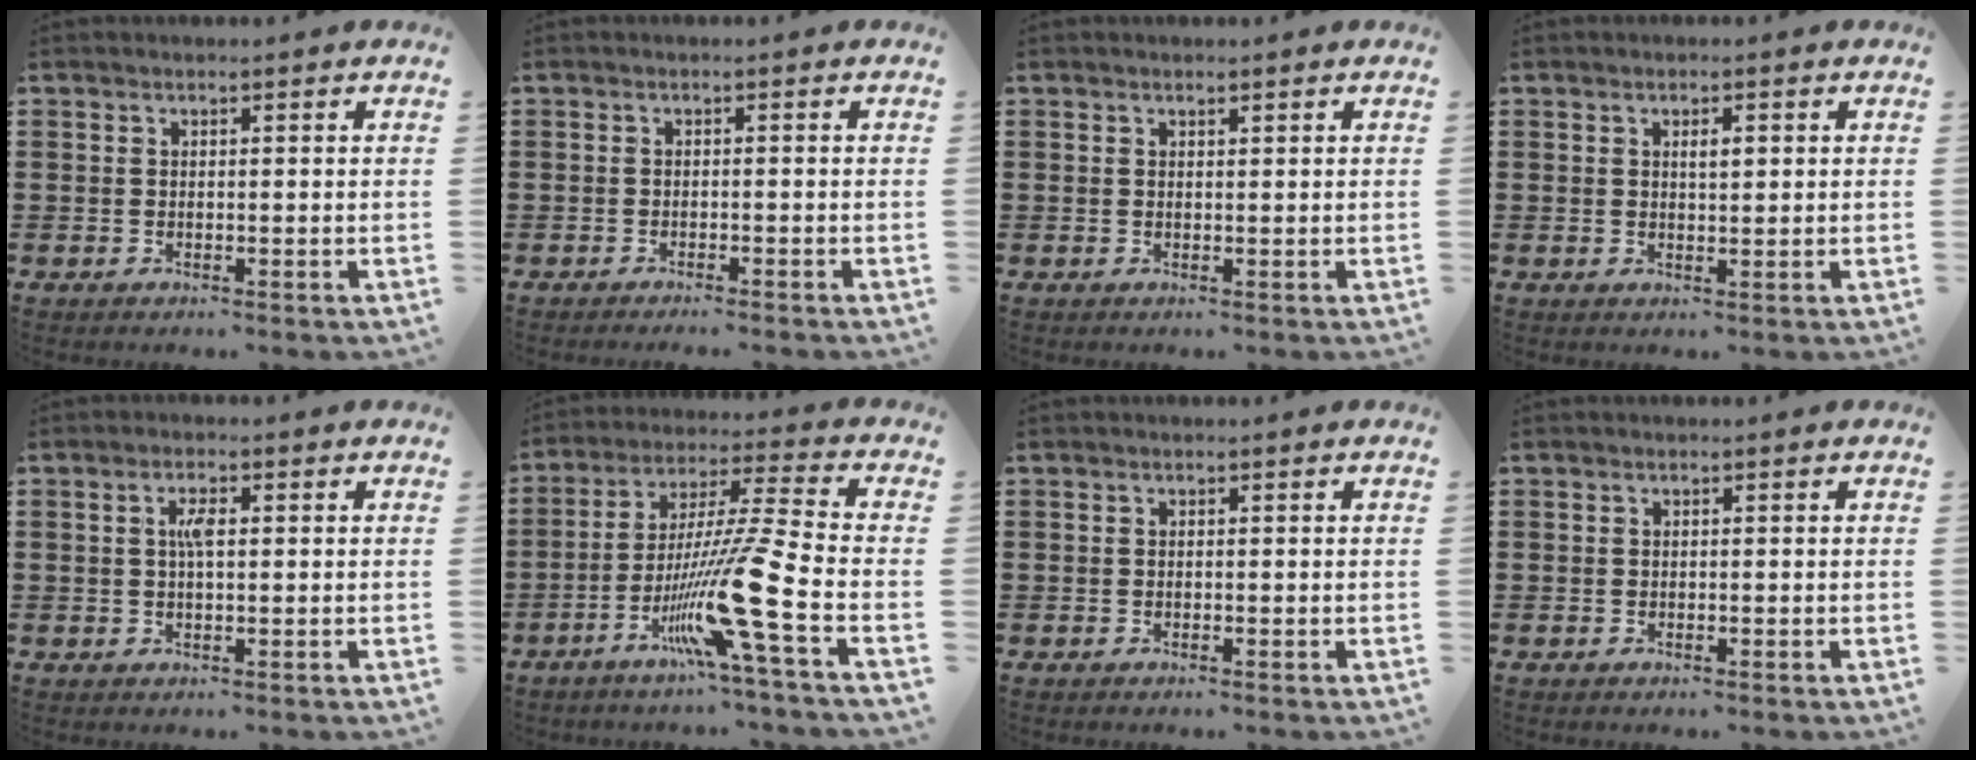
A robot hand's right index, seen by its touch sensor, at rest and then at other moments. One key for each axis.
{"total": 1.0, "fx": -0.9, "fy": -0.2, "fz": 0.2, "tx": -0.005, "ty": -0.001, "tz": -0.018}
{"total": 0.5, "fx": 0.4, "fy": 0.2, "fz": 0.2, "tx": -0.005, "ty": 0.002, "tz": 0.008}
{"total": 1.9, "fx": 0.5, "fy": 0.6, "fz": 1.7, "tx": -0.026, "ty": 0.002, "tz": 0.005}
{"total": 2.8, "fx": 0.5, "fy": 0.9, "fz": 2.6, "tx": -0.055, "ty": 0.006, "tz": 0.005}
{"total": 15.5, "fx": -6.7, "fy": -0.3, "fz": 14.0, "tx": -0.271, "ty": -0.012, "tz": -0.125}
{"total": 0.0}
{"total": 0.0}